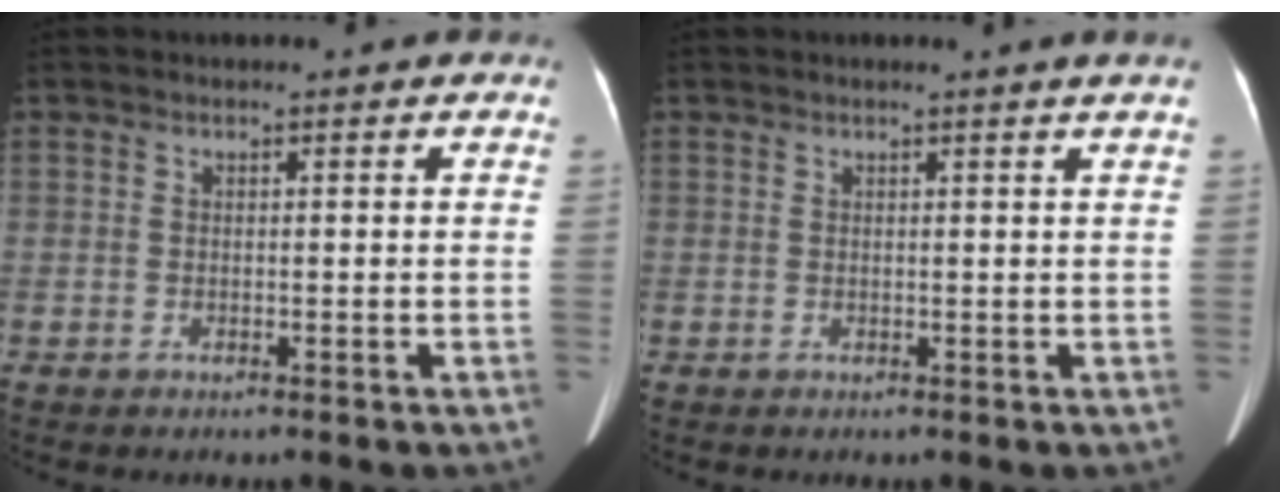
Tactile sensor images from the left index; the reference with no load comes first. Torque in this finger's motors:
{"motor_torque": [0.31, -1.04, 0.26, 0.06]}